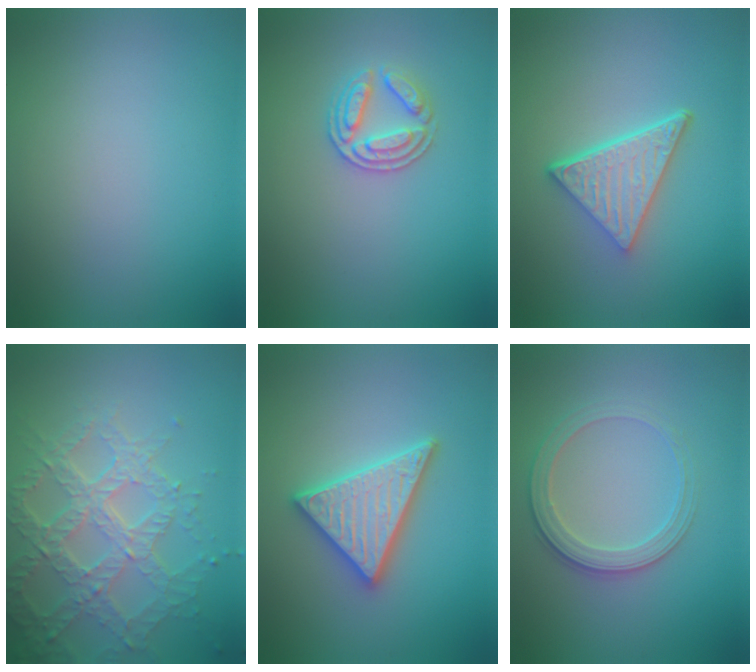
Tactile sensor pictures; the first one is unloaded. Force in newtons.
{"total": 2.8, "press": 2.7, "slide": 0.6}
{"total": 5.3, "press": 3.7, "slide": 3.8}
{"total": 7.0, "press": 5.2, "slide": 4.7}
{"total": 4.9, "press": 4.8, "slide": 0.7}
{"total": 2.8, "press": 2.7, "slide": 0.8}